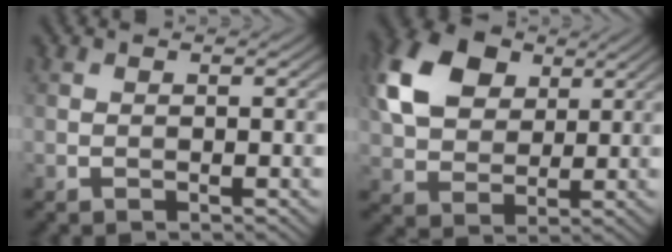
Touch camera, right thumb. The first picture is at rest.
{"total": 10.7, "force": [4.1, 7.4, 6.5], "torque": [-0.168, 0.017, 0.075]}